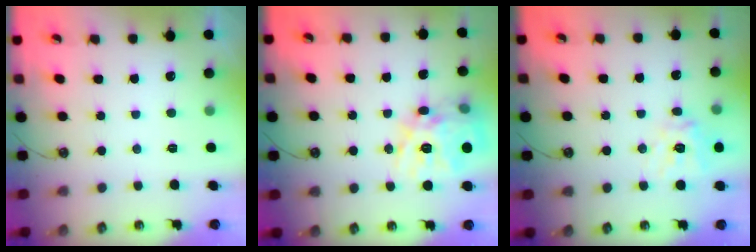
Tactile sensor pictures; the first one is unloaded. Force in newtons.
{"total": 20.2, "press": 20.0, "slide": 2.8}
{"total": 12.8, "press": 12.6, "slide": 1.7}